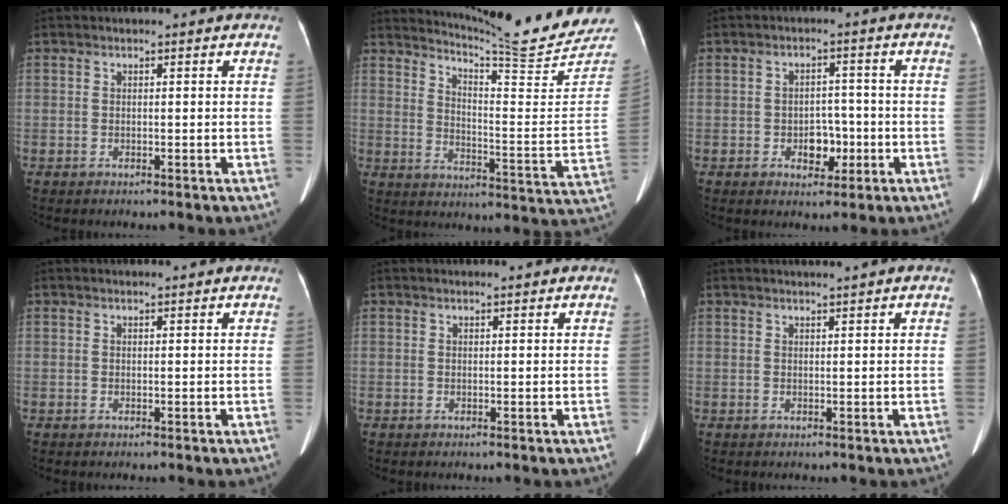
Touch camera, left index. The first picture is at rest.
{"total": 18.8, "force": [18.2, -1.6, 4.5], "torque": [-0.079, -0.124, 0.234]}
{"total": 4.1, "force": [-1.3, 2.8, 2.7], "torque": [-0.037, 0.008, -0.014]}
{"total": 1.0, "force": [0.9, 0.0, 0.4], "torque": [-0.007, 0.014, 0.017]}
{"total": 1.2, "force": [1.1, 0.0, 0.5], "torque": [-0.007, 0.015, 0.021]}
{"total": 1.7, "force": [1.4, -0.3, 0.9], "torque": [-0.011, 0.010, 0.026]}